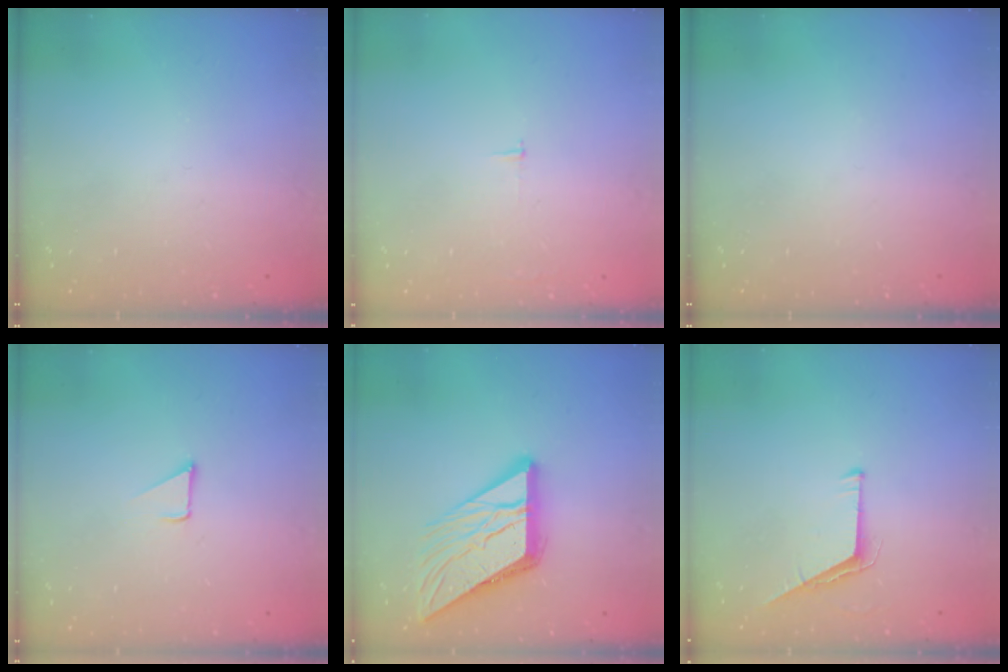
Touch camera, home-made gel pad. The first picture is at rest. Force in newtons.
{"total": 2.3, "press": 2.3, "slide": 0.2}
{"total": 0.0}
{"total": 2.8, "press": 2.8, "slide": 0.2}
{"total": 15.0, "press": 14.9, "slide": 1.6}
{"total": 5.6, "press": 5.6, "slide": 0.5}